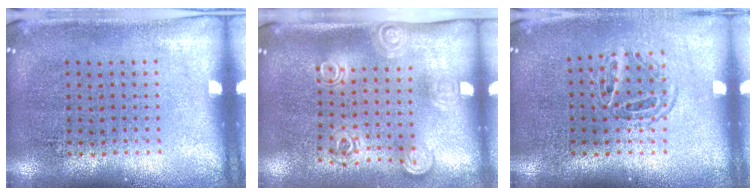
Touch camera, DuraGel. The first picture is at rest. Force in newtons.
{"total": 1.8, "press": 1.3, "slide": 1.2}
{"total": 1.4, "press": 1.1, "slide": 0.8}